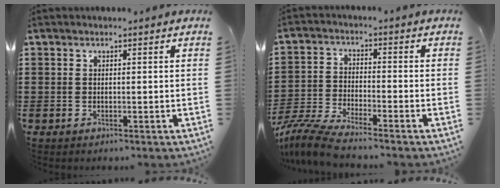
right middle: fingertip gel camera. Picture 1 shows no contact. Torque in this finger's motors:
{"motor_torque": [1.43, -0.38, 0.09, 0.13]}